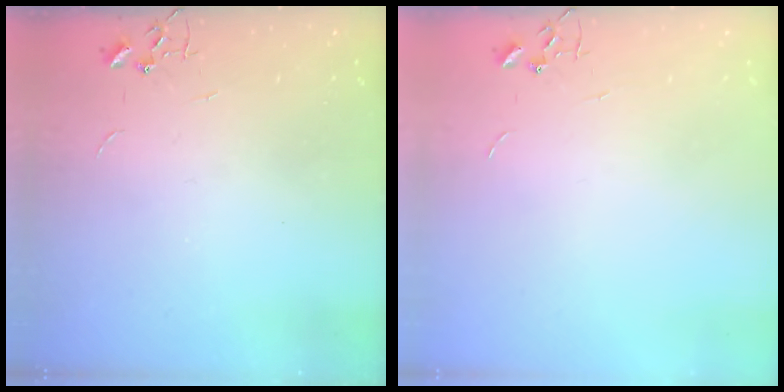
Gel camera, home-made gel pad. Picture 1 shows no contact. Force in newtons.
{"total": 0.0}